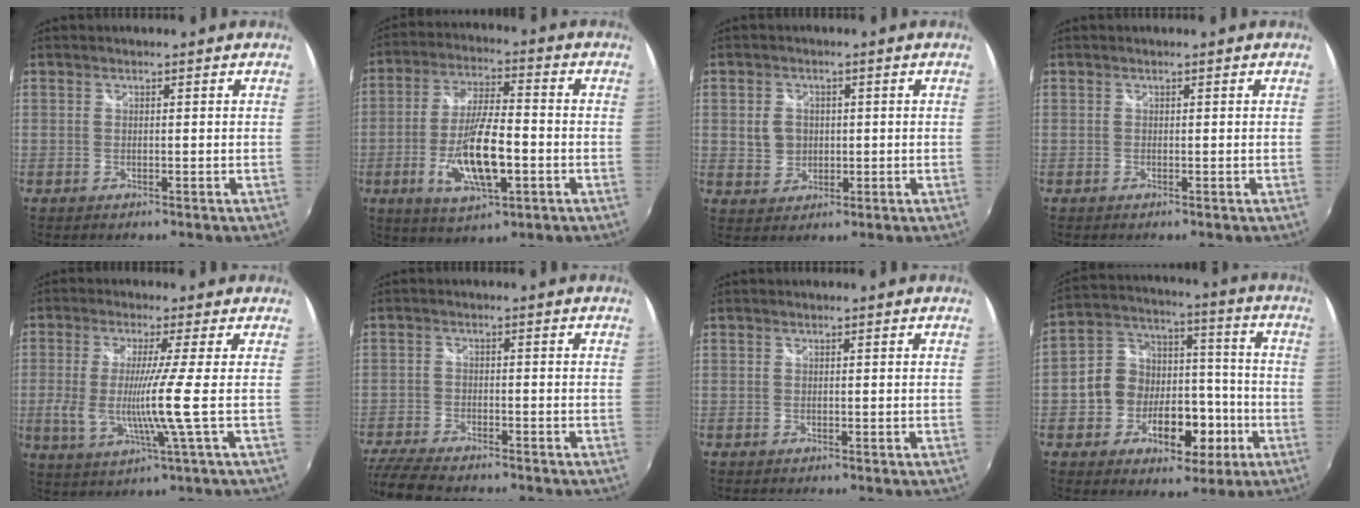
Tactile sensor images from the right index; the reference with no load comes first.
{"total": 13.1, "force": [-3.9, 3.9, 11.9], "torque": [-0.236, -0.011, -0.067]}
{"total": 4.4, "force": [0.3, 4.0, 1.8], "torque": [-0.031, 0.005, 0.010]}
{"total": 0.0}
{"total": 9.1, "force": [-0.8, -1.4, 9.0], "torque": [-0.181, -0.019, -0.016]}
{"total": 11.0, "force": [-9.5, 2.9, 4.7], "torque": [-0.132, -0.030, -0.170]}
{"total": 0.0}
{"total": 14.0, "force": [-4.8, 10.8, 7.4], "torque": [-0.152, 0.042, -0.064]}